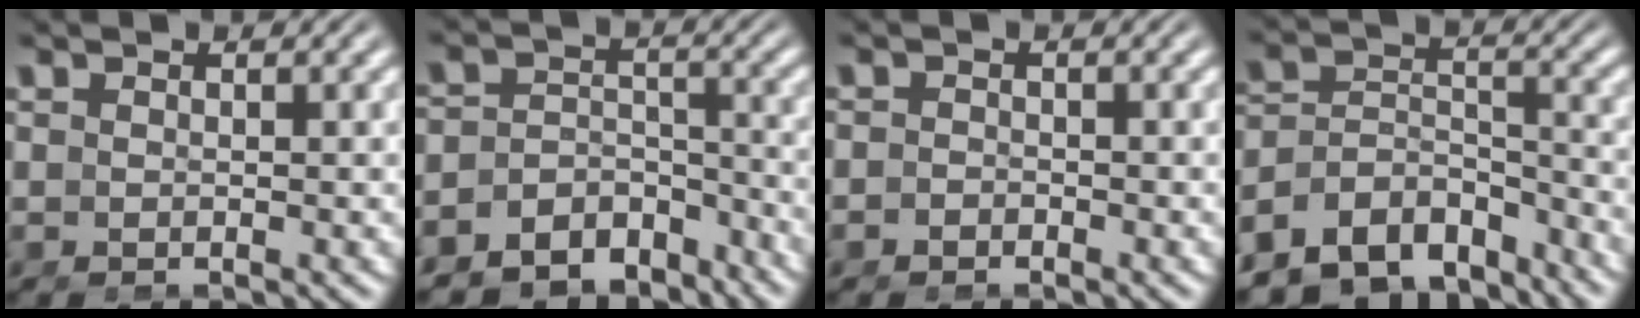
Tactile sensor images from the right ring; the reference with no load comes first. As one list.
[{"total": 9.6, "force": [-6.9, 5.8, 3.4], "torque": [-0.064, -0.037, -0.106]}, {"total": 1.0, "force": [-1.0, 0.4, -0.2], "torque": [-0.001, -0.011, -0.013]}, {"total": 13.6, "force": [-8.9, 9.0, 5.0], "torque": [-0.115, -0.067, -0.131]}]